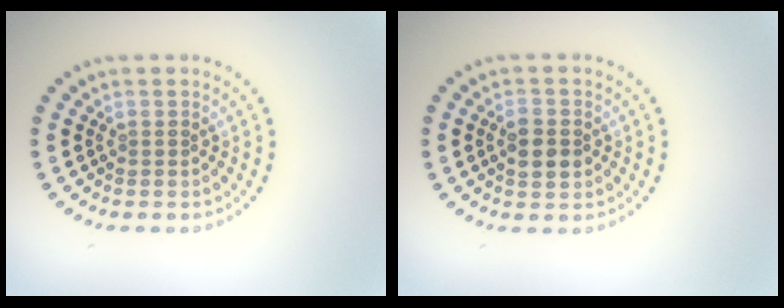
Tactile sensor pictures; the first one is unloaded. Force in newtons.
{"total": 2.9, "press": 2.9, "slide": 0.1}